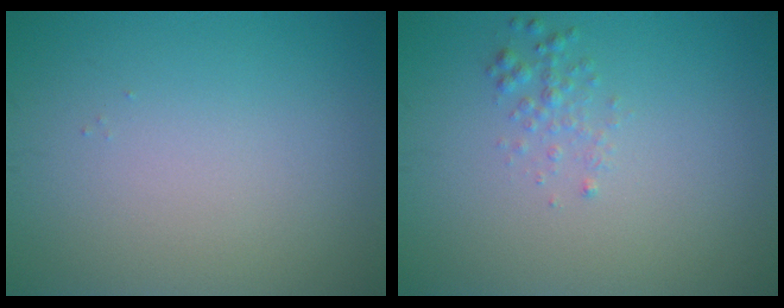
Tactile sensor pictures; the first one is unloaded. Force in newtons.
{"total": 1.2, "press": 1.2, "slide": 0.0}